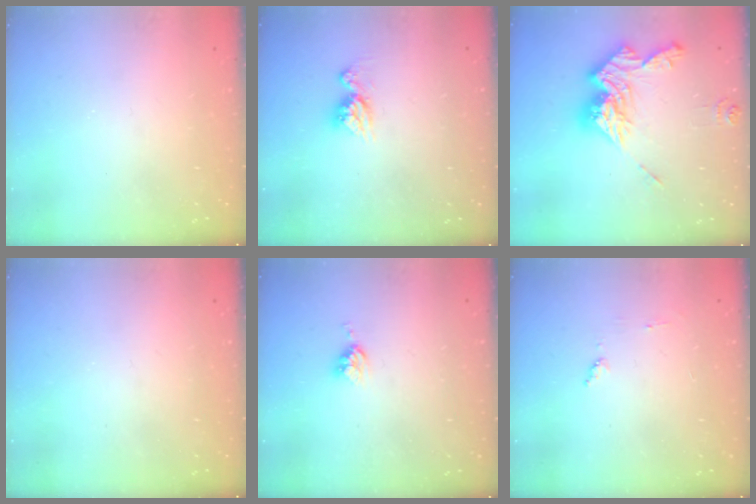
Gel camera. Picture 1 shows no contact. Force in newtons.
{"total": 8.7, "press": 8.7, "slide": 0.8}
{"total": 17.1, "press": 17.0, "slide": 0.9}
{"total": 0.0}
{"total": 4.4, "press": 4.4, "slide": 0.2}
{"total": 4.2, "press": 4.2, "slide": 0.4}